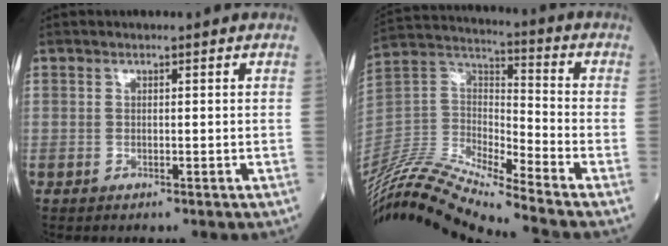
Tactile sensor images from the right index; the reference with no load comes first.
{"total": 18.0, "force": [-16.4, -0.5, 7.6], "torque": [-0.151, 0.023, -0.312]}